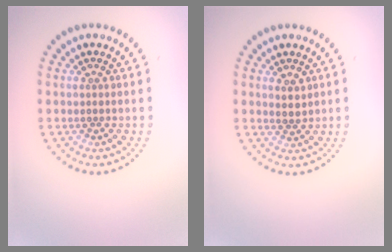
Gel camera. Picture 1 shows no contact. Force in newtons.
{"total": 1.4, "press": 1.2, "slide": 0.8}